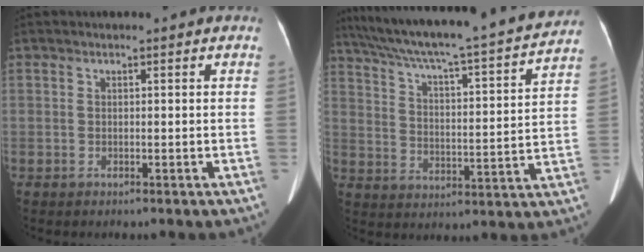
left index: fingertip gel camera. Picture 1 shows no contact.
{"total": 24.6, "force": [21.9, 0.7, 11.1], "torque": [-0.187, -0.018, 0.308]}